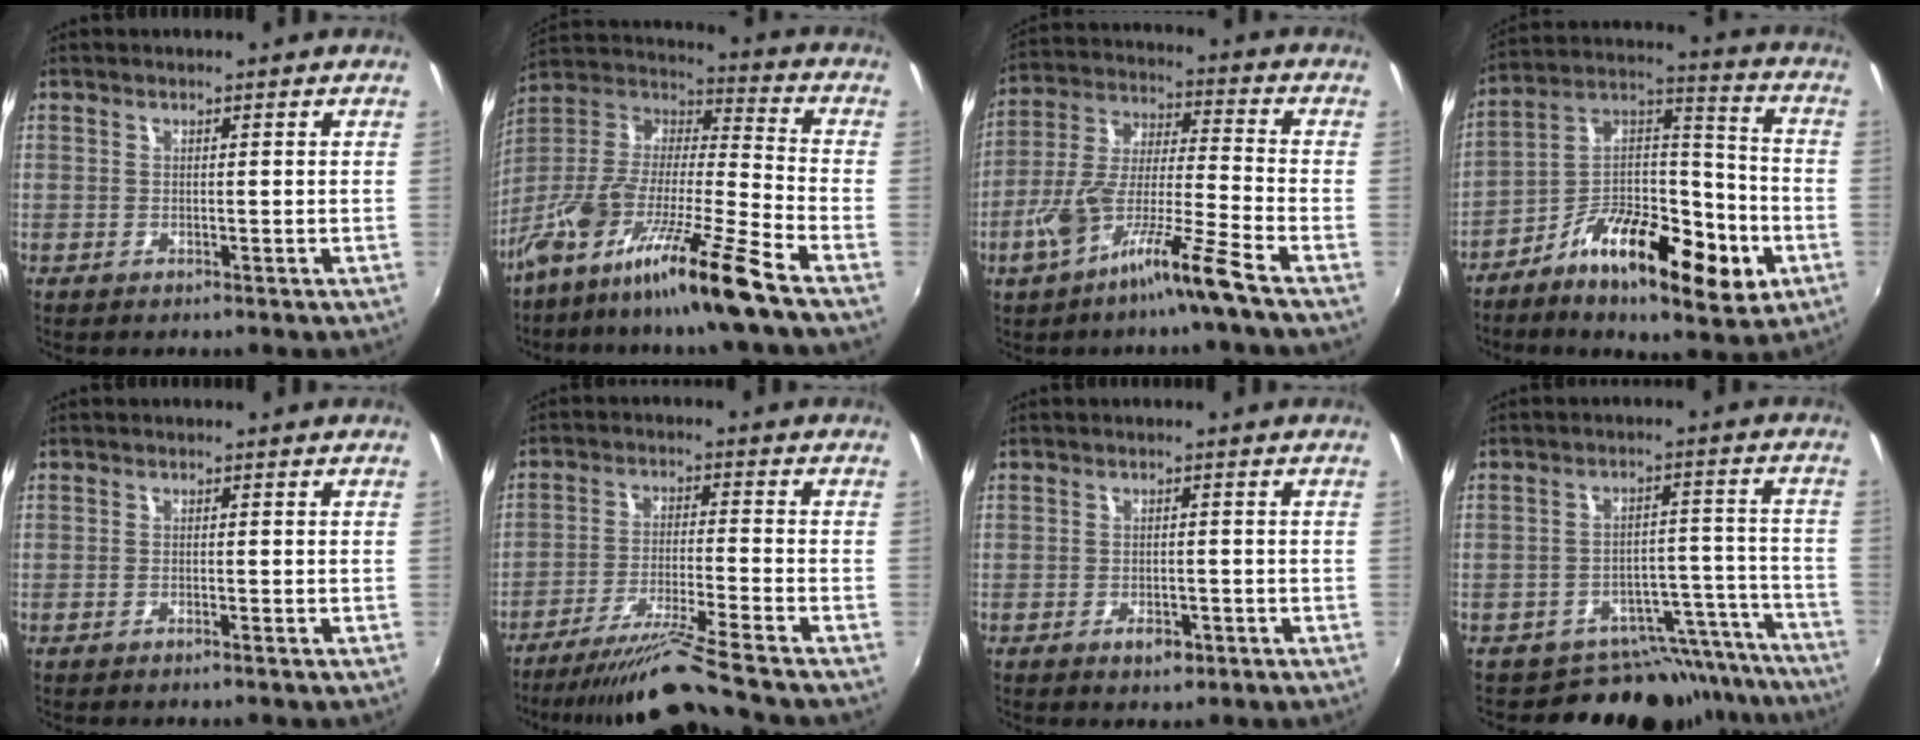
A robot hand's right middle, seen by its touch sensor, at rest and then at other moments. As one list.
[{"total": 19.2, "force": [-13.6, -0.3, 13.6], "torque": [-0.235, -0.031, -0.253]}, {"total": 12.6, "force": [-7.4, 0.1, 10.2], "torque": [-0.201, -0.010, -0.142]}, {"total": 18.5, "force": [-8.6, 6.9, 14.8], "torque": [-0.245, 0.006, -0.147]}, {"total": 0.6, "force": [-0.6, 0.0, 0.3], "torque": [-0.005, -0.002, -0.012]}, {"total": 10.7, "force": [-9.5, -2.7, 4.2], "torque": [-0.097, -0.006, -0.167]}, {"total": 2.7, "force": [-1.5, 1.6, 1.7], "torque": [-0.031, -0.005, -0.021]}, {"total": 15.7, "force": [-14.2, 6.3, 1.8], "torque": [-0.011, 0.056, -0.176]}]